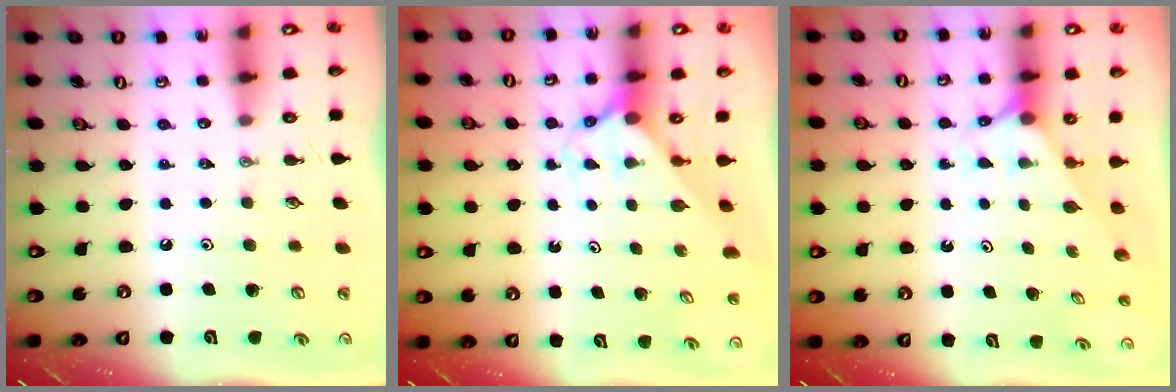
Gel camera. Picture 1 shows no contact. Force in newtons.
{"total": 3.1, "press": 3.0, "slide": 0.3}
{"total": 3.0, "press": 3.0, "slide": 0.2}